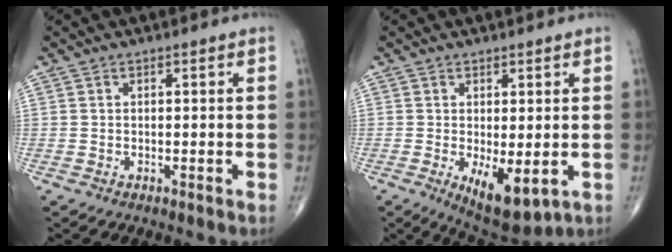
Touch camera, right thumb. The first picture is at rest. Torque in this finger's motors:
{"motor_torque": [1.14, 1.28, -0.02, -0.17, 0.25]}